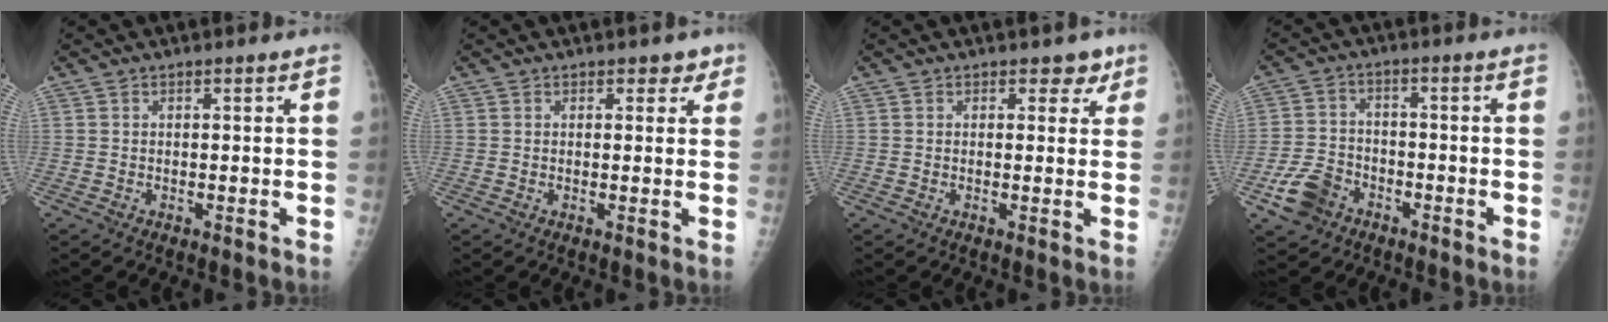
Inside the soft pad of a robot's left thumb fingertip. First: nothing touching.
{"total": 2.0, "force": [1.3, 1.4, 0.8], "torque": [0.017, -0.003, 0.008]}
{"total": 2.5, "force": [1.5, 1.8, 0.9], "torque": [0.015, -0.005, 0.012]}
{"total": 7.6, "force": [-4.1, 5.6, 3.1], "torque": [-0.051, 0.022, -0.075]}